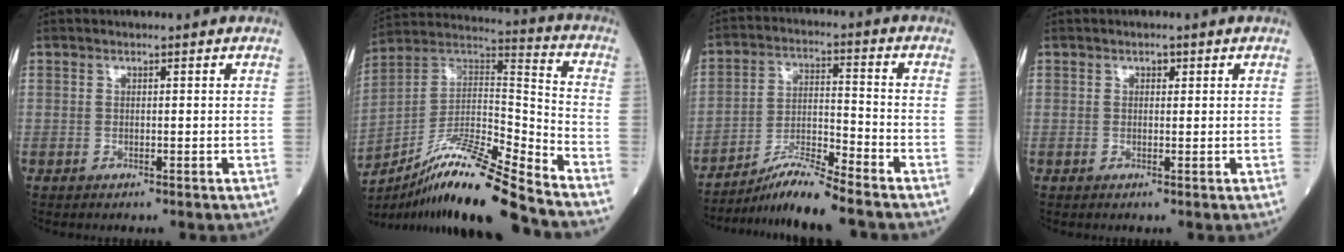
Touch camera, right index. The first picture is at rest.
{"total": 19.1, "force": [-14.9, 0.1, 11.9], "torque": [-0.236, 0.004, -0.271]}
{"total": 8.5, "force": [-7.5, -1.1, 3.8], "torque": [-0.075, -0.014, -0.138]}
{"total": 0.8, "force": [0.4, 0.5, 0.5], "torque": [-0.005, 0.000, 0.004]}